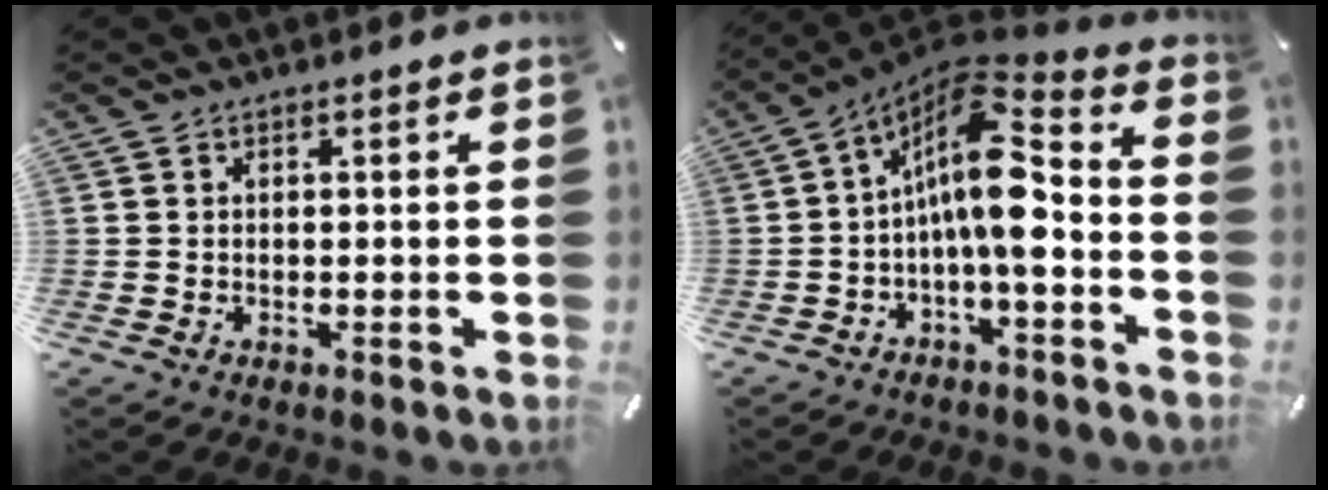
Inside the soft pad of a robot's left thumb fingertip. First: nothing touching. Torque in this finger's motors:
{"motor_torque": [1.05, 3.96, 1.71, 1.06, 0.24]}